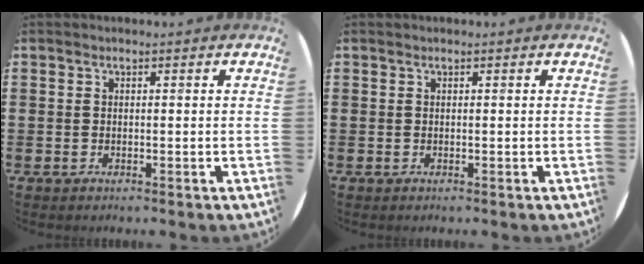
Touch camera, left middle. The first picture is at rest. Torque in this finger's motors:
{"motor_torque": [0.08, -0.11, -0.01, 0.01]}